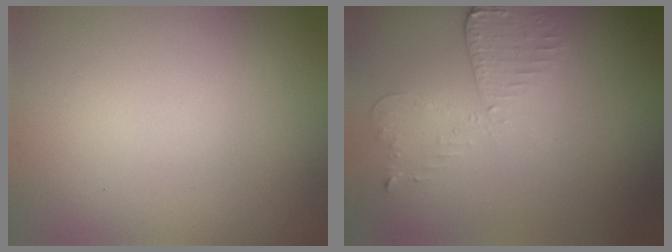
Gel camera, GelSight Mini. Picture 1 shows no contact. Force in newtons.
{"total": 2.6, "press": 2.3, "slide": 1.3}